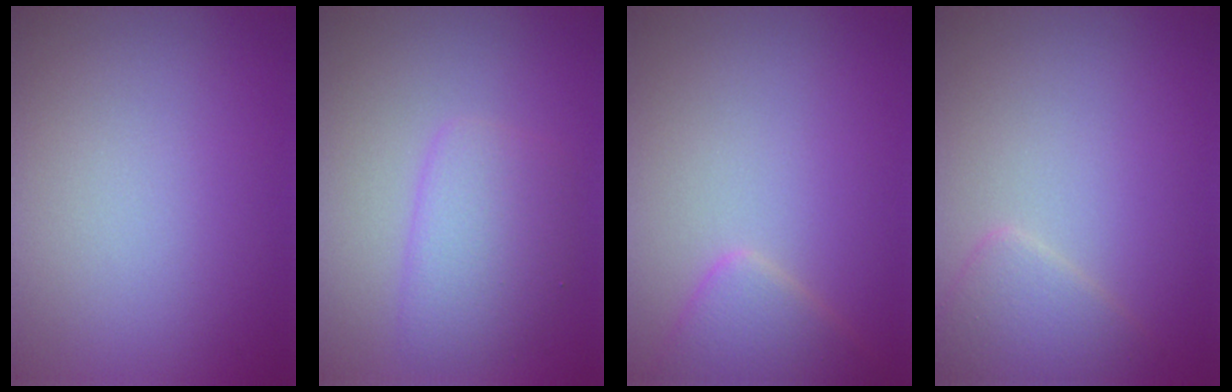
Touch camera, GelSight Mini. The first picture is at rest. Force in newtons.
{"total": 3.3, "press": 3.3, "slide": 0.1}
{"total": 2.7, "press": 2.7, "slide": 0.2}
{"total": 2.3, "press": 2.3, "slide": 0.0}